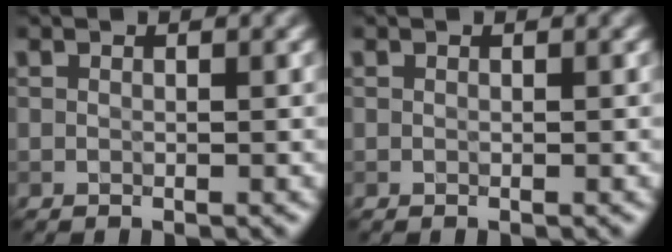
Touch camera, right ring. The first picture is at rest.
{"total": 0.0}